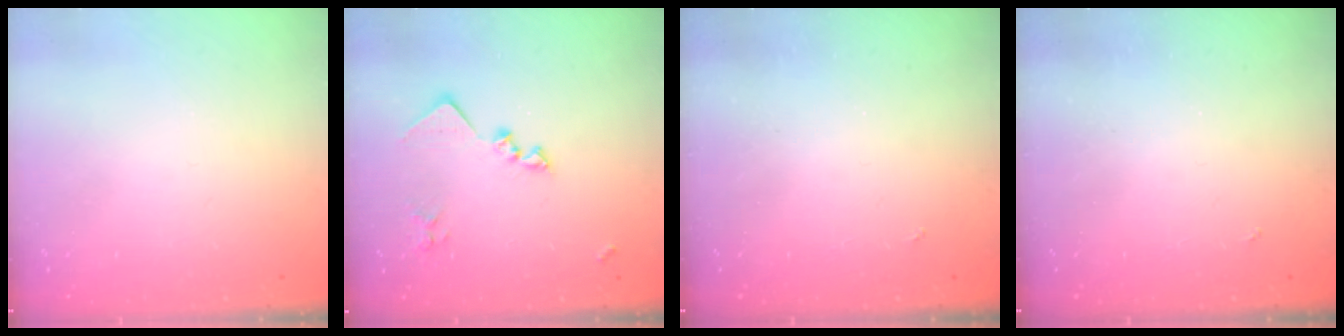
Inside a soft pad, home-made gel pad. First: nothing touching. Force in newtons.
{"total": 12.7, "press": 12.7, "slide": 0.6}
{"total": 1.9, "press": 1.8, "slide": 0.4}
{"total": 1.9, "press": 1.8, "slide": 0.4}